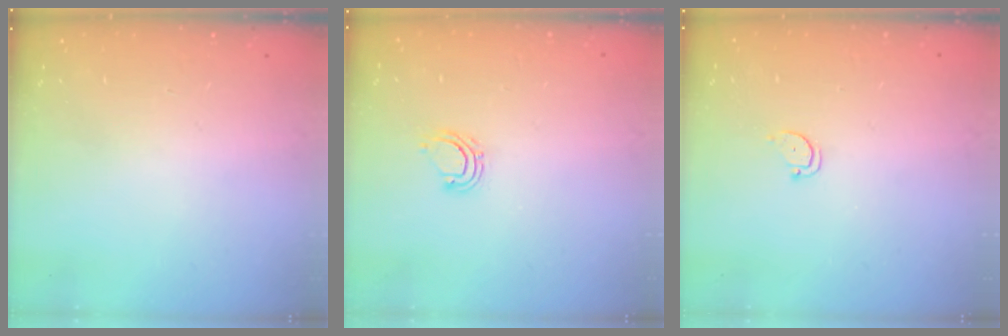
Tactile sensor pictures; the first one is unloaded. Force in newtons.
{"total": 4.5, "press": 4.5, "slide": 0.2}
{"total": 2.0, "press": 2.0, "slide": 0.2}